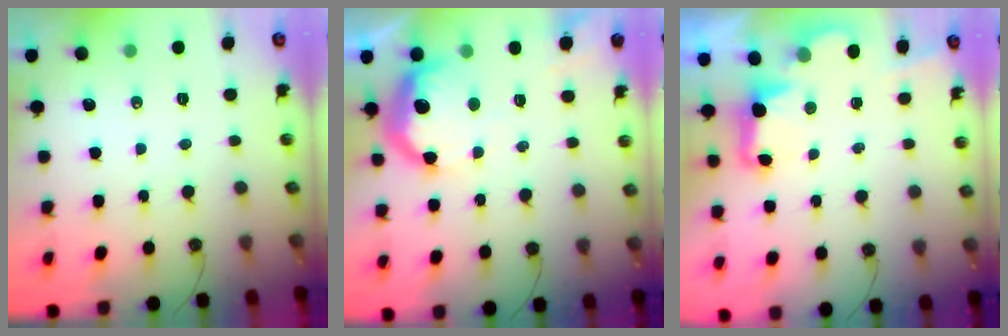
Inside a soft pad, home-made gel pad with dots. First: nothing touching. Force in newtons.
{"total": 14.6, "press": 14.6, "slide": 1.0}
{"total": 3.2, "press": 3.1, "slide": 0.6}